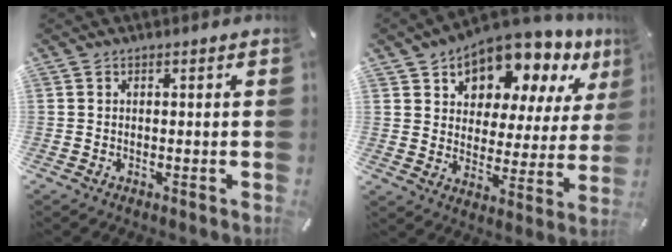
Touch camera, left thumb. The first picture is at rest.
{"total": 11.3, "force": [9.7, 5.5, 1.9], "torque": [-0.043, -0.095, 0.170]}